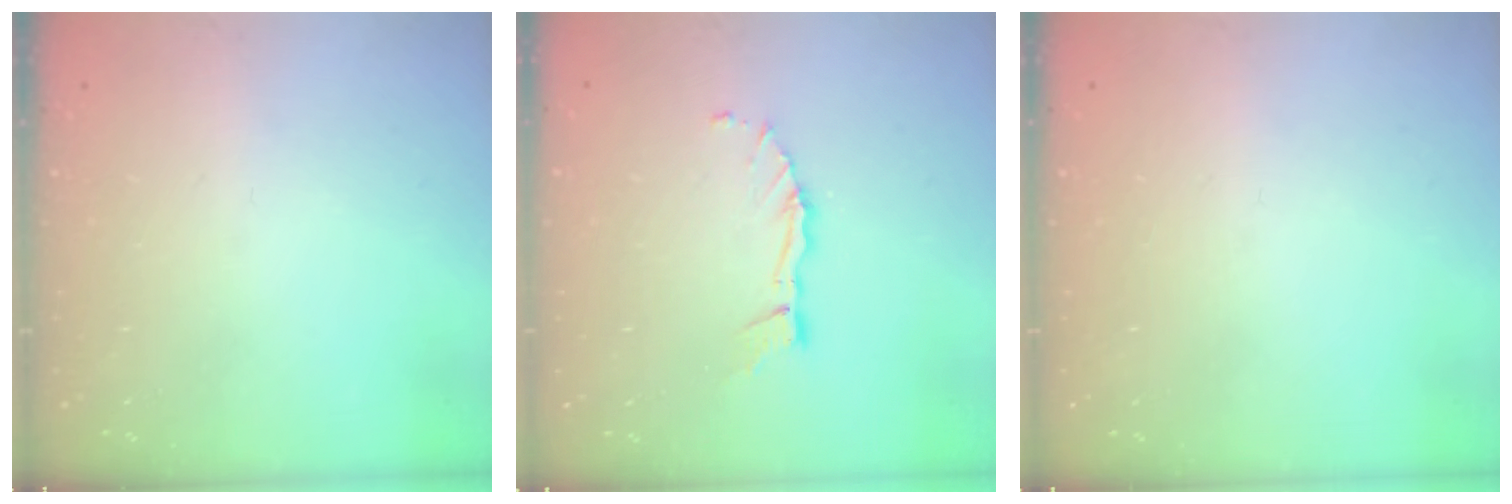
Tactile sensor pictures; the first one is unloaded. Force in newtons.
{"total": 5.1, "press": 5.1, "slide": 0.4}
{"total": 0.0}